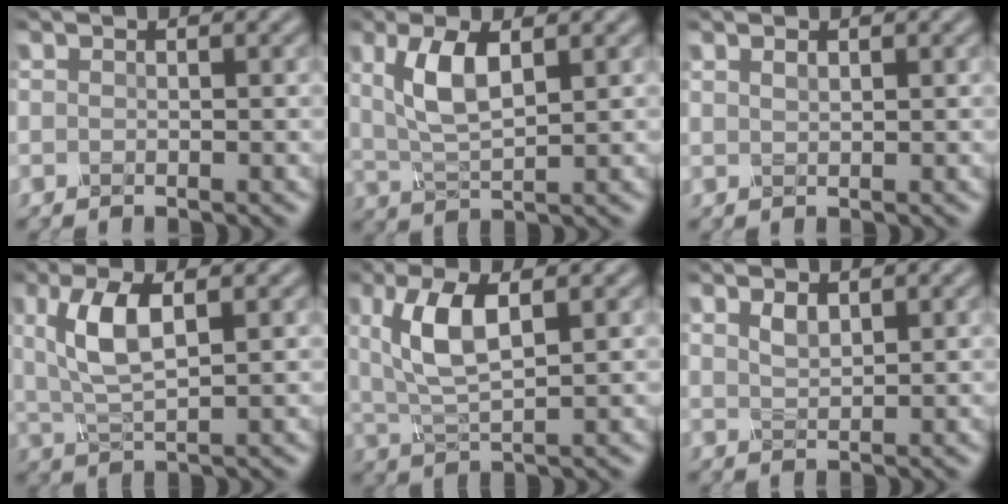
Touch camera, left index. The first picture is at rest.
{"total": 4.7, "force": [1.6, 1.5, 4.1], "torque": [-0.092, 0.004, 0.033]}
{"total": 0.7, "force": [0.6, 0.1, 0.3], "torque": [-0.012, 0.004, 0.015]}
{"total": 5.2, "force": [1.7, 1.7, 4.6], "torque": [-0.102, 0.005, 0.035]}
{"total": 5.7, "force": [1.9, 2.0, 5.1], "torque": [-0.111, 0.004, 0.039]}
{"total": 1.5, "force": [1.1, 0.5, 0.8], "torque": [-0.022, 0.003, 0.025]}